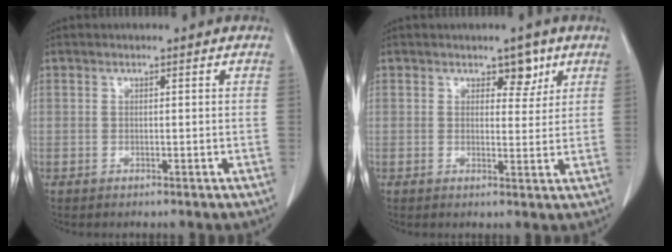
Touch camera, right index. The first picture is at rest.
{"total": 3.2, "force": [2.0, 1.9, 1.8], "torque": [-0.015, 0.000, 0.029]}